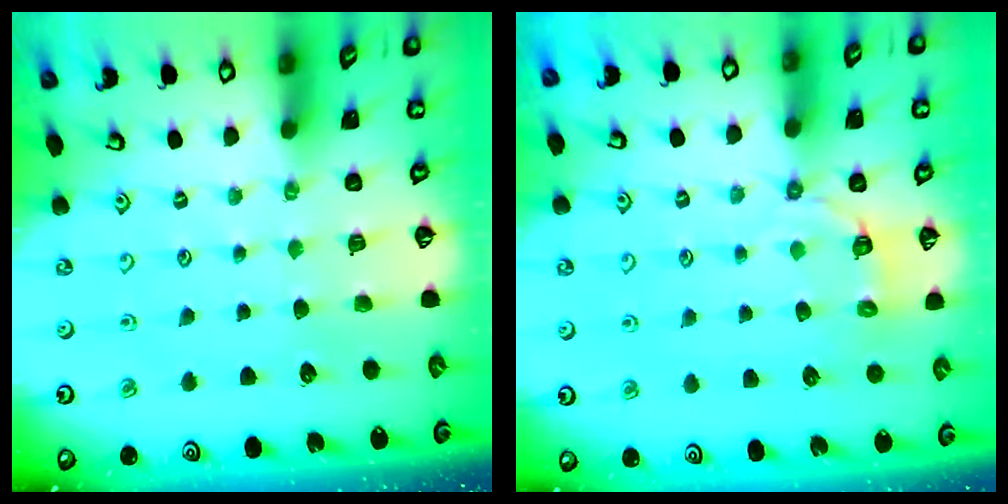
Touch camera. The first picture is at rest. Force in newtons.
{"total": 4.0, "press": 3.5, "slide": 1.9}